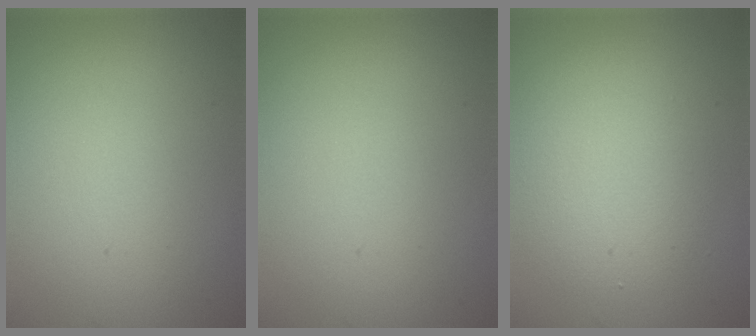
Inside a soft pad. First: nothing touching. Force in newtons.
{"total": 0.0}
{"total": 4.1, "press": 4.1, "slide": 0.4}